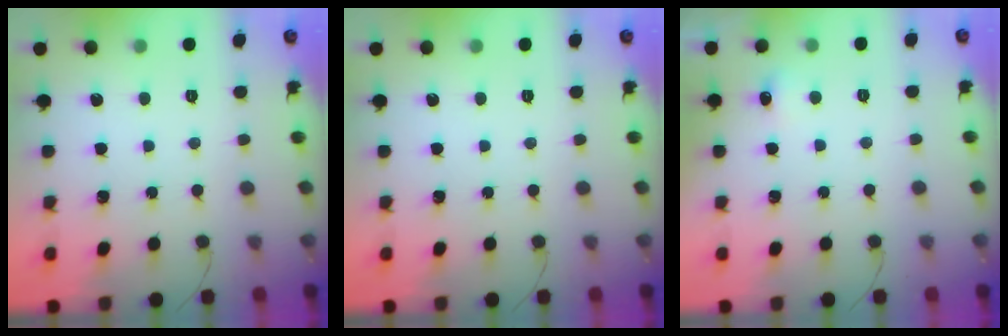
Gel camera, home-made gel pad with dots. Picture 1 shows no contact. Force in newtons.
{"total": 0.0}
{"total": 3.7, "press": 3.3, "slide": 1.6}